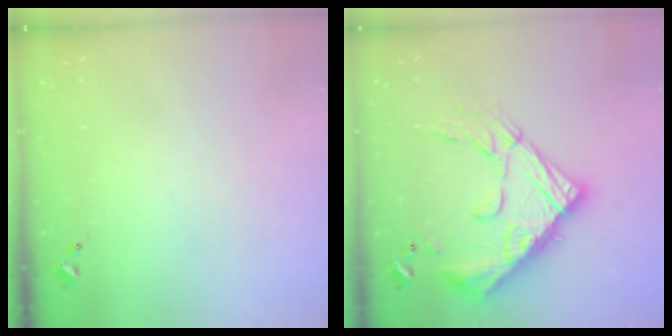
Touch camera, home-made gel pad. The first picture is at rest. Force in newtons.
{"total": 24.5, "press": 24.4, "slide": 2.2}